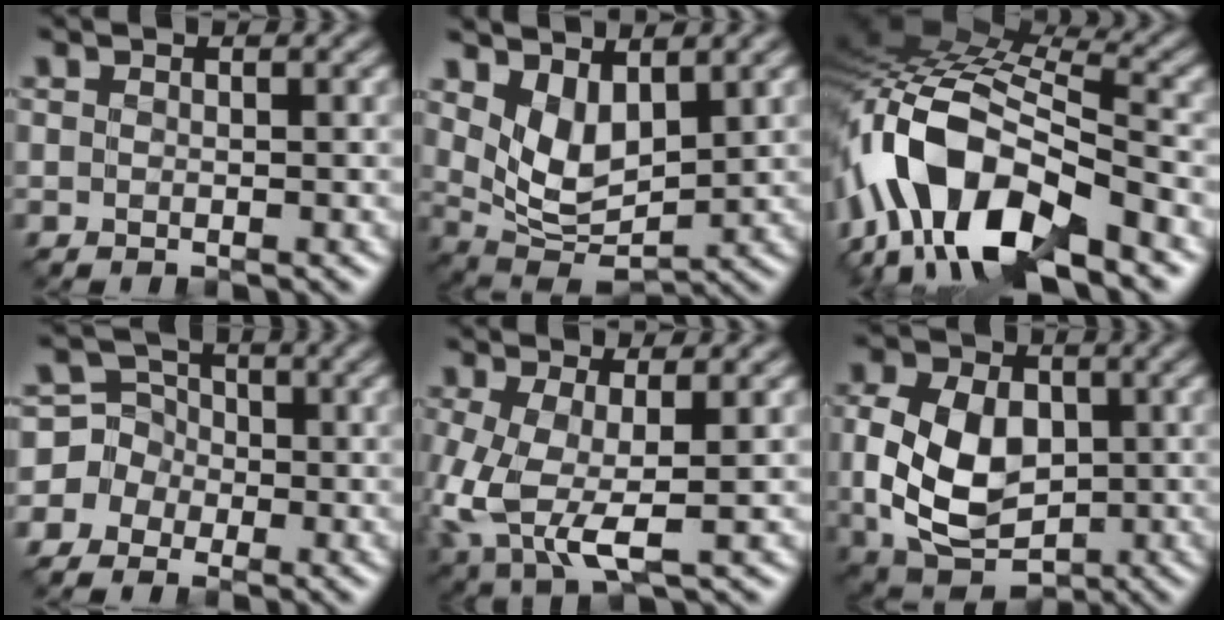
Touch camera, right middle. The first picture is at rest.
{"total": 4.7, "force": [1.8, 2.5, 3.6], "torque": [-0.075, -0.016, 0.042]}
{"total": 15.0, "force": [-6.2, 7.1, 11.7], "torque": [-0.230, 0.011, -0.119]}
{"total": 5.5, "force": [-1.5, 5.2, 0.7], "torque": [0.000, 0.025, -0.060]}
{"total": 6.4, "force": [-1.2, 2.8, 5.6], "torque": [-0.148, -0.018, -0.018]}
{"total": 8.7, "force": [-0.4, 6.1, 6.1], "torque": [-0.133, -0.008, -0.011]}